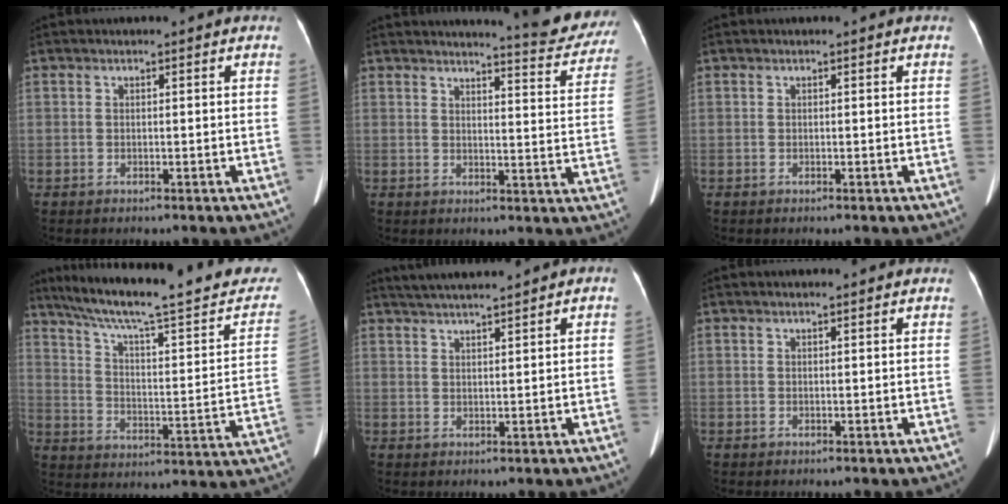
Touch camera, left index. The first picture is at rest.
{"total": 11.0, "force": [10.6, 0.7, 2.8], "torque": [-0.024, -0.043, 0.109]}
{"total": 0.0}
{"total": 27.3, "force": [22.7, 3.5, 14.8], "torque": [-0.227, -0.017, 0.303]}
{"total": 5.2, "force": [4.5, -0.3, 2.6], "torque": [-0.050, 0.023, 0.084]}
{"total": 1.4, "force": [1.2, 0.0, 0.7], "torque": [-0.009, 0.016, 0.021]}